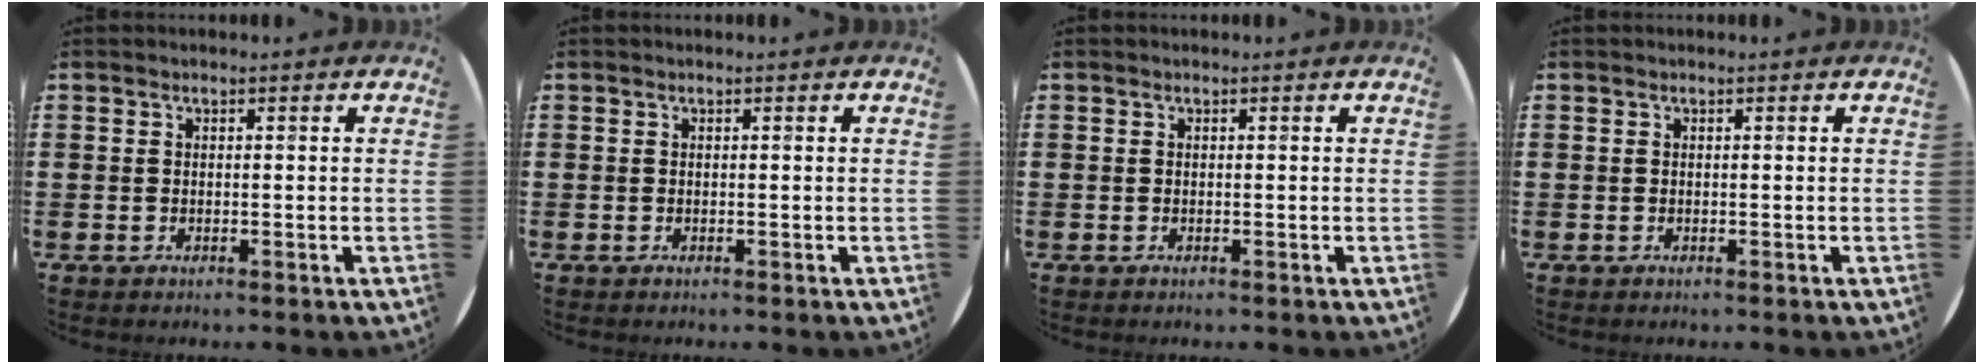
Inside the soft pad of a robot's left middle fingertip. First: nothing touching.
{"total": 0.0}
{"total": 0.0}
{"total": 0.0}